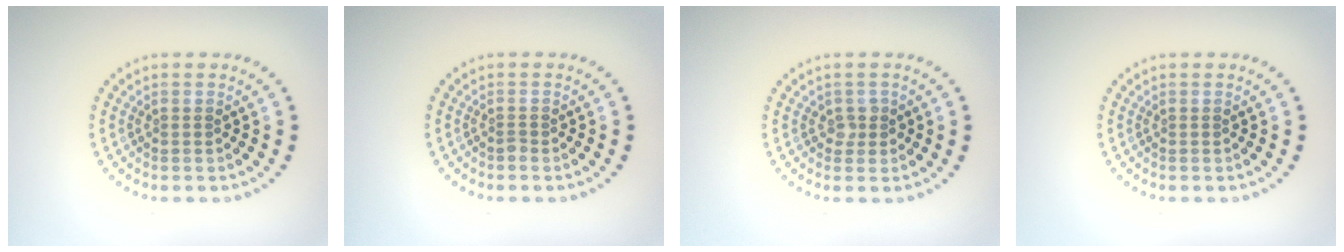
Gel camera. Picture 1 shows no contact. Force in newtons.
{"total": 0.5, "press": 0.4, "slide": 0.4}
{"total": 1.0, "press": 0.9, "slide": 0.4}
{"total": 0.0}